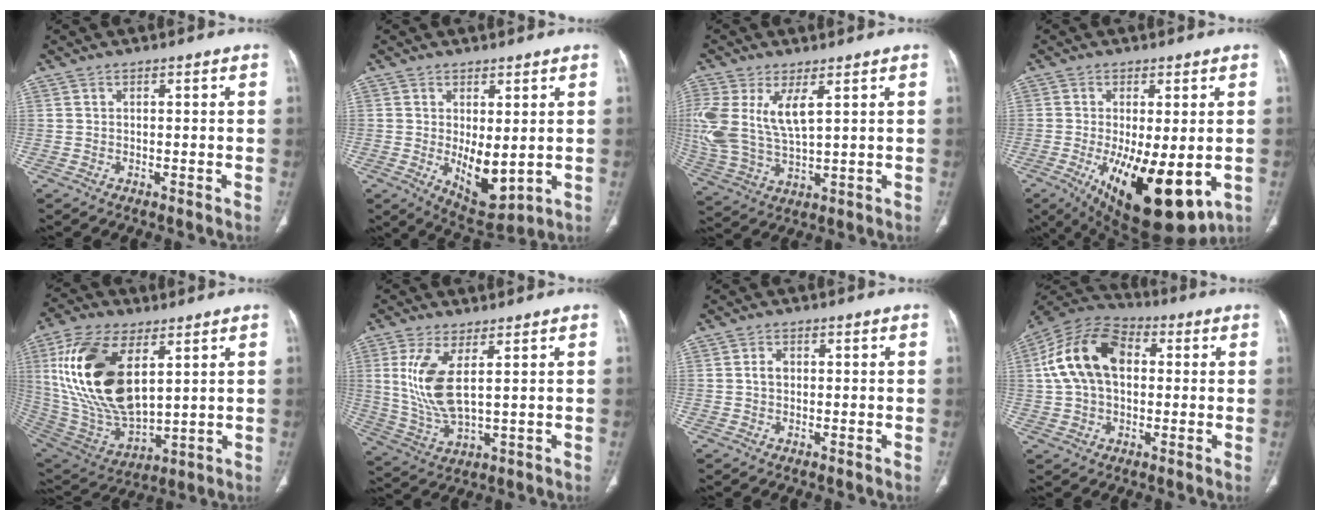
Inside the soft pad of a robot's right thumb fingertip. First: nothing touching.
{"total": 8.4, "force": [-0.4, 3.9, 7.4], "torque": [-0.098, -0.024, 0.014]}
{"total": 13.5, "force": [4.0, 6.0, 11.4], "torque": [-0.270, -0.011, 0.093]}
{"total": 17.5, "force": [-4.7, 6.7, 15.5], "torque": [-0.232, -0.027, -0.051]}
{"total": 23.4, "force": [6.8, 11.9, 18.9], "torque": [-0.371, -0.032, 0.135]}
{"total": 10.6, "force": [2.7, 3.8, 9.6], "torque": [-0.217, -0.021, 0.067]}
{"total": 1.8, "force": [0.1, 1.3, 1.2], "torque": [-0.020, 0.007, 0.001]}
{"total": 15.5, "force": [2.3, 10.1, 11.6], "torque": [-0.211, 0.031, 0.032]}